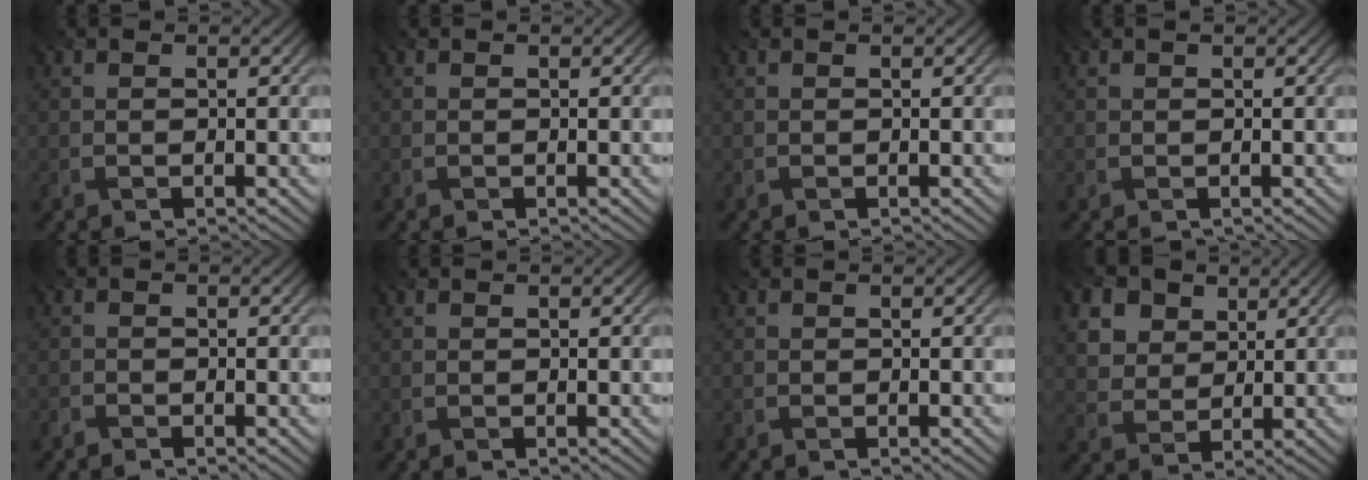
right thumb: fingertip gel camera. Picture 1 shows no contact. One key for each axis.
{"total": 0.0}
{"total": 0.0}
{"total": 0.0}
{"total": 1.9, "fx": -1.8, "fy": 0.4, "fz": -0.1, "tx": -0.002, "ty": -0.004, "tz": -0.044}
{"total": 0.0}
{"total": 0.0}
{"total": 9.2, "fx": 5.2, "fy": 6.5, "fz": 3.8, "tx": -0.149, "ty": -0.002, "tz": 0.106}